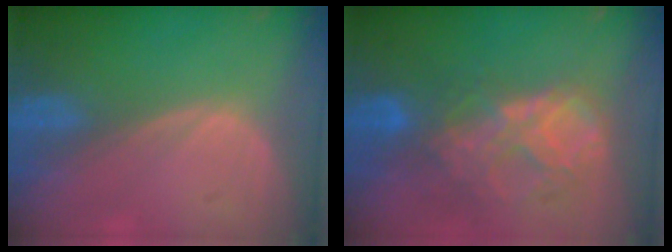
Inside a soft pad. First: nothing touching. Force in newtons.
{"total": 9.1, "press": 7.8, "slide": 4.8}